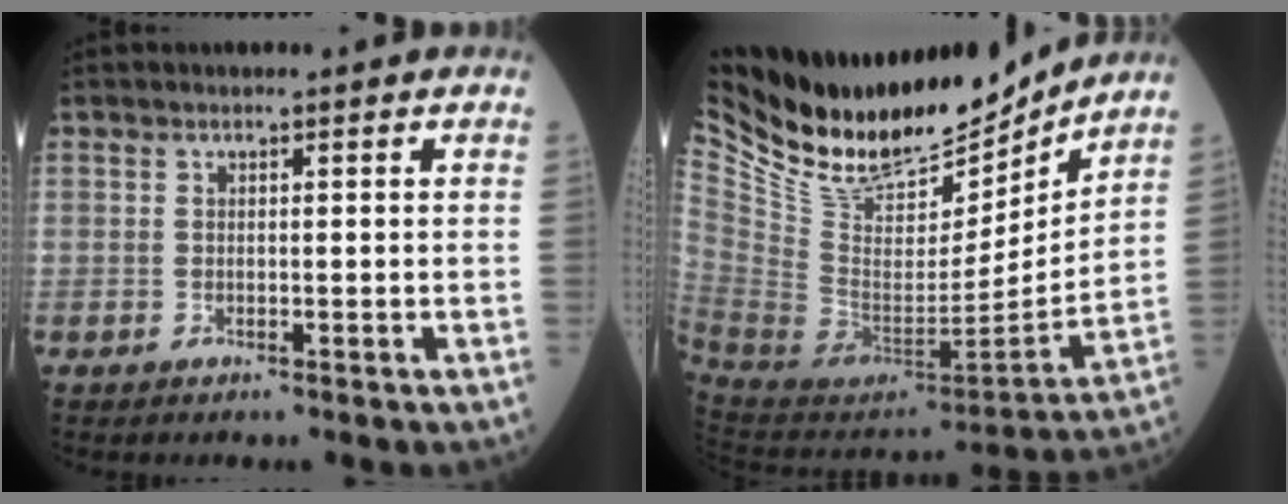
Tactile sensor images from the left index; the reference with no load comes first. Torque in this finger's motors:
{"motor_torque": [0.97, -1.17, 0.31, 0.05]}